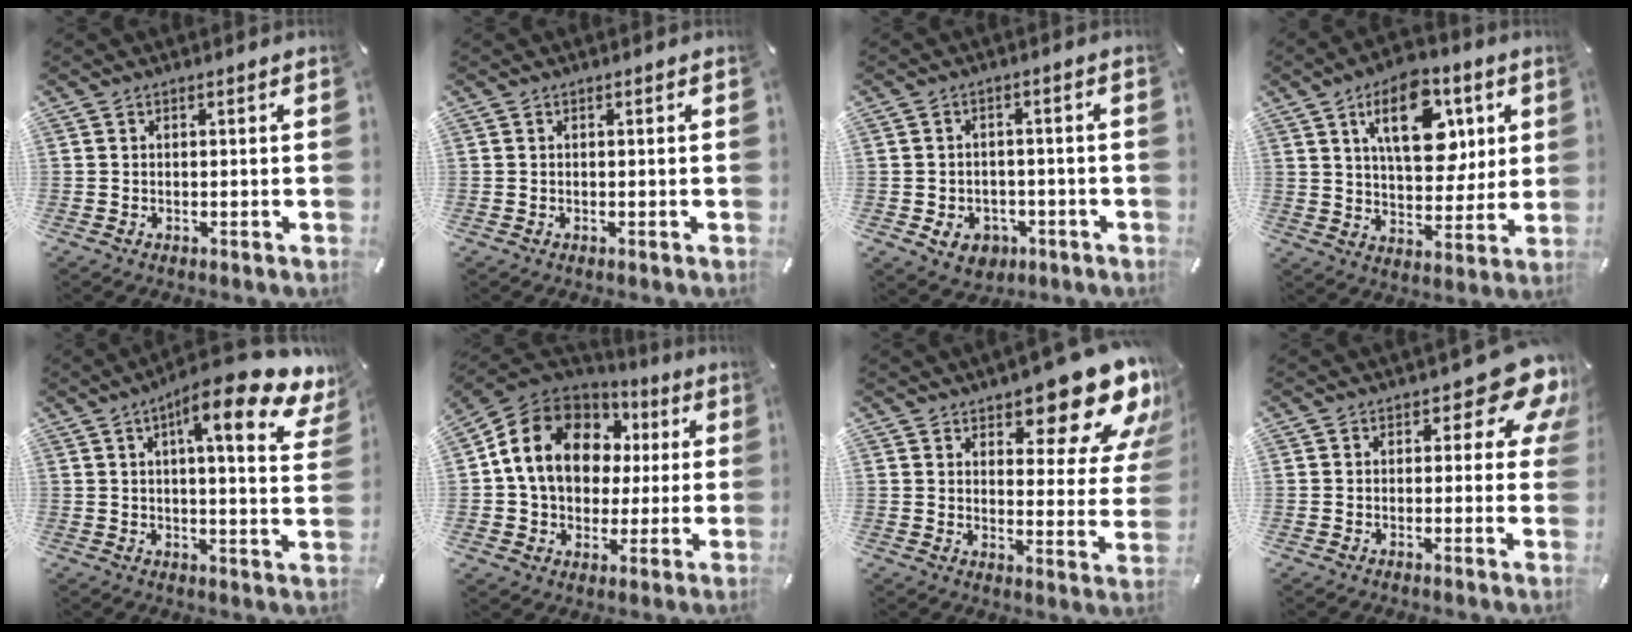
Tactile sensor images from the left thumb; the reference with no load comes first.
{"total": 0.0}
{"total": 6.2, "force": [-2.4, 5.1, 2.6], "torque": [-0.037, 0.012, -0.042]}
{"total": 16.5, "force": [6.8, 9.6, 11.6], "torque": [-0.170, -0.007, 0.114]}
{"total": 16.8, "force": [8.9, 3.9, 13.7], "torque": [-0.202, -0.049, 0.133]}
{"total": 15.5, "force": [3.4, 12.7, 8.2], "torque": [-0.171, -0.008, 0.064]}
{"total": 17.2, "force": [12.1, 7.0, 10.1], "torque": [-0.117, -0.097, 0.198]}
{"total": 10.5, "force": [5.2, 4.9, 7.6], "torque": [-0.081, -0.031, 0.086]}